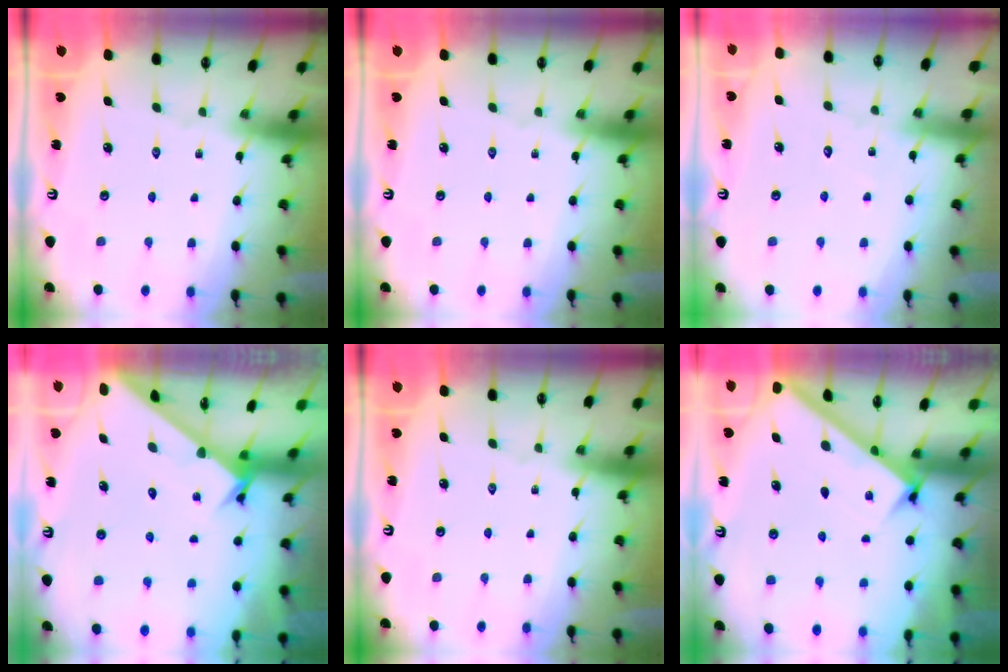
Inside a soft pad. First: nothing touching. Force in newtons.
{"total": 0.0}
{"total": 2.8, "press": 2.8, "slide": 0.3}
{"total": 2.4, "press": 2.4, "slide": 0.1}
{"total": 0.0}
{"total": 2.6, "press": 2.5, "slide": 0.3}